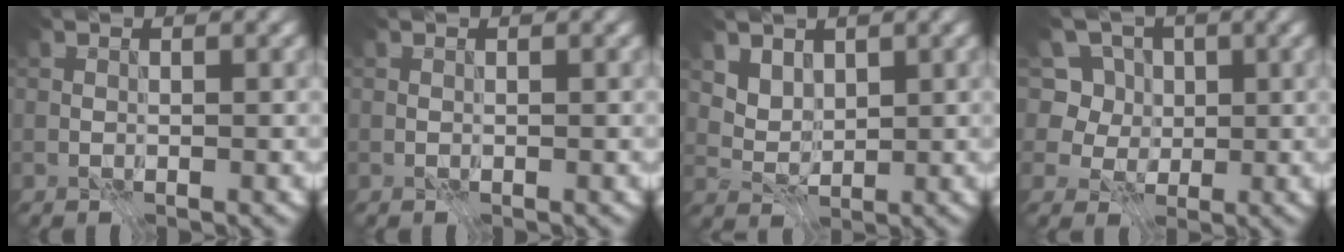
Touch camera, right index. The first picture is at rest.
{"total": 0.0}
{"total": 3.8, "force": [2.4, 2.5, 1.6], "torque": [-0.049, -0.015, 0.070]}
{"total": 8.9, "force": [3.8, 7.2, 3.5], "torque": [-0.060, 0.014, 0.044]}